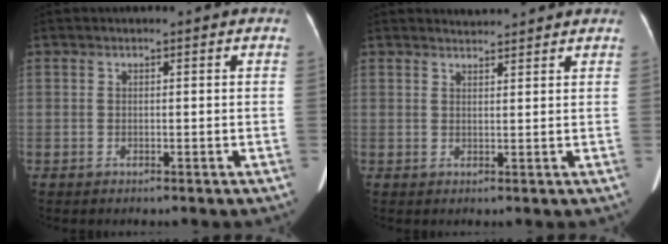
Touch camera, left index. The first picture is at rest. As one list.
[{"total": 2.4, "force": [2.4, 0.0, -0.2], "torque": [-0.006, 0.014, 0.040]}]